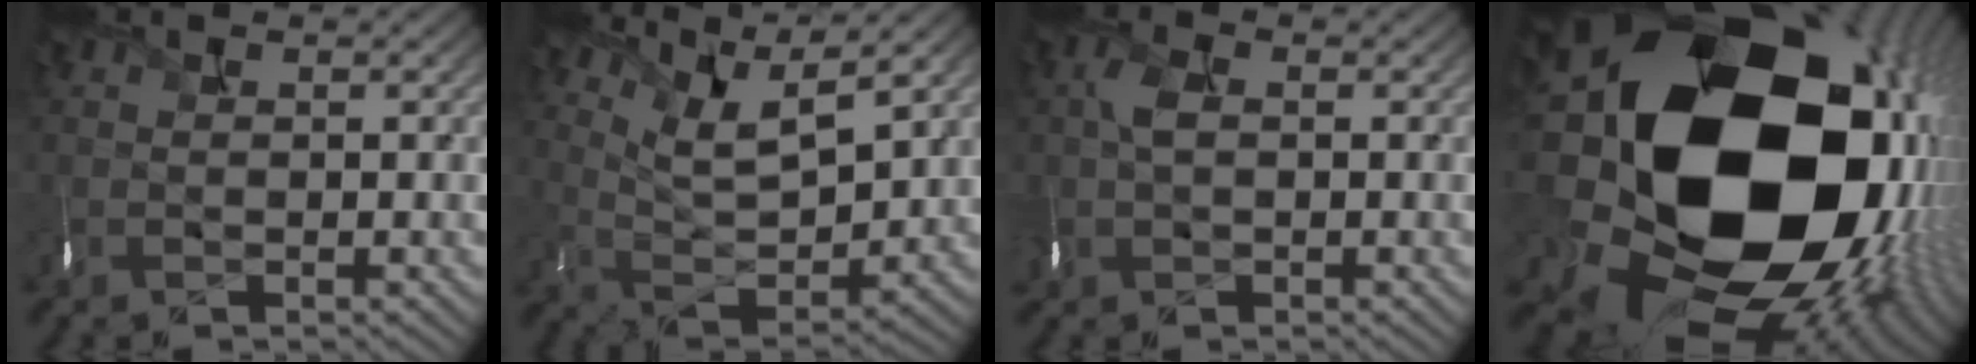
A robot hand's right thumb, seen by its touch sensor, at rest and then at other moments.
{"total": 10.4, "force": [8.0, 2.8, 6.1], "torque": [-0.144, -0.008, 0.131]}
{"total": 2.4, "force": [-0.1, 1.7, 1.6], "torque": [-0.044, 0.000, -0.002]}
{"total": 23.4, "force": [1.2, 18.9, 13.8], "torque": [-0.297, -0.093, 0.047]}